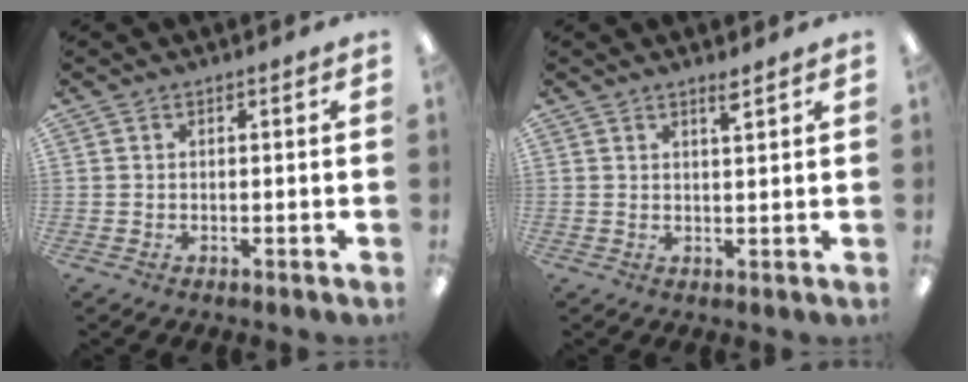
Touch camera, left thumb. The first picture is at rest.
{"total": 2.6, "force": [2.1, 0.1, 1.6], "torque": [-0.029, -0.005, 0.035]}